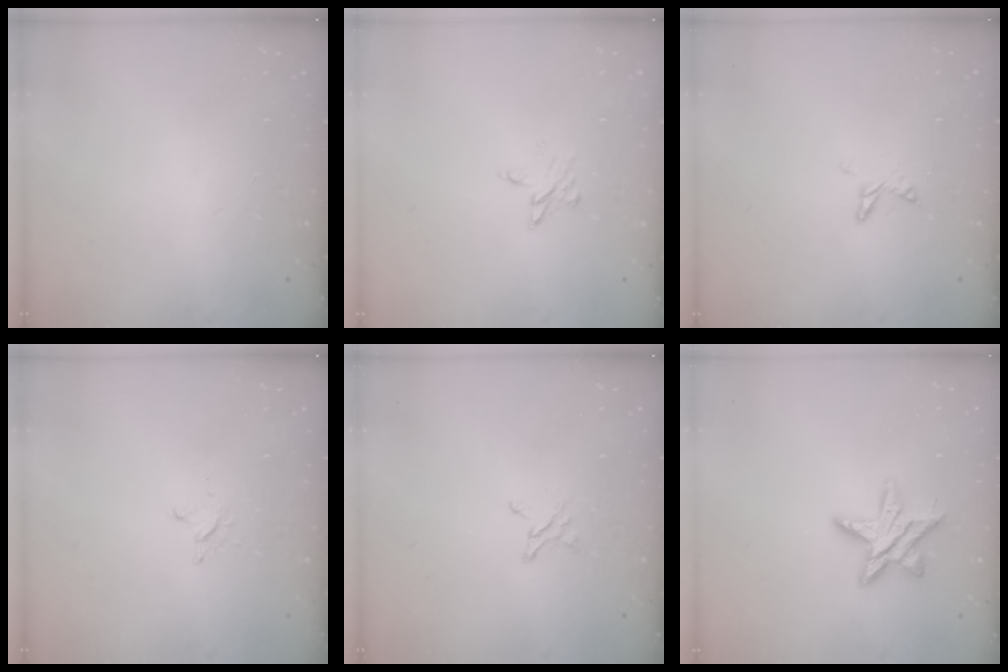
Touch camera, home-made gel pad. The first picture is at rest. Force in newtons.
{"total": 4.5, "press": 4.5, "slide": 0.4}
{"total": 4.6, "press": 4.6, "slide": 0.5}
{"total": 3.0, "press": 3.0, "slide": 0.3}
{"total": 2.0, "press": 2.0, "slide": 0.1}
{"total": 10.8, "press": 10.8, "slide": 0.6}